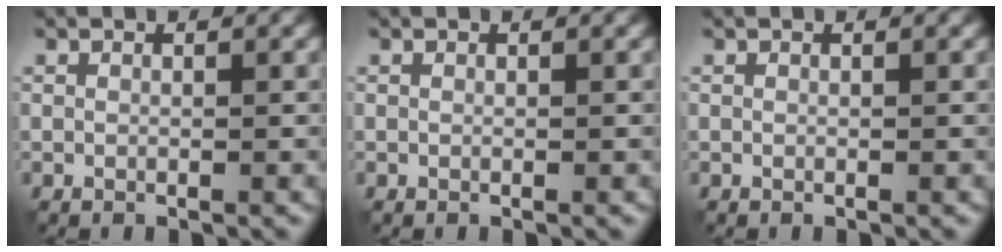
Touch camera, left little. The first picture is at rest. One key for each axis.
{"total": 0.0}
{"total": 0.0}